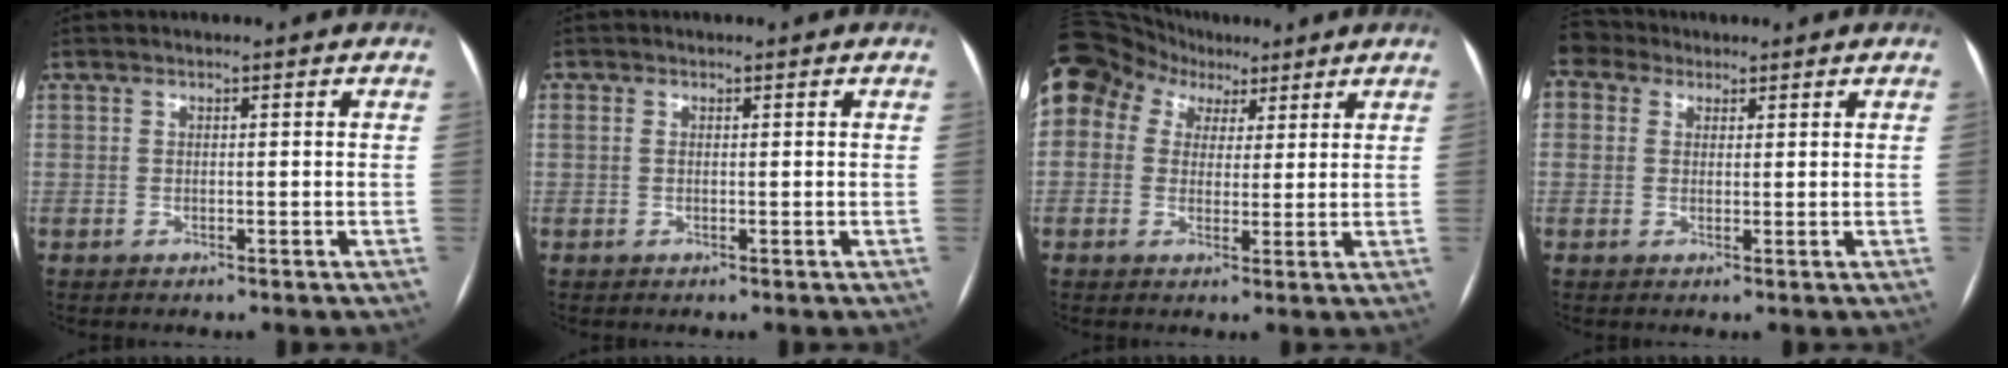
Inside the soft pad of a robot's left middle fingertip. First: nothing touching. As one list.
[{"total": 1.0, "force": [0.2, 0.7, 0.7], "torque": [-0.027, 0.012, 0.008]}, {"total": 23.1, "force": [11.7, 17.4, 9.7], "torque": [-0.300, 0.112, 0.221]}, {"total": 4.1, "force": [2.8, 3.0, 0.7], "torque": [-0.022, 0.029, 0.055]}]